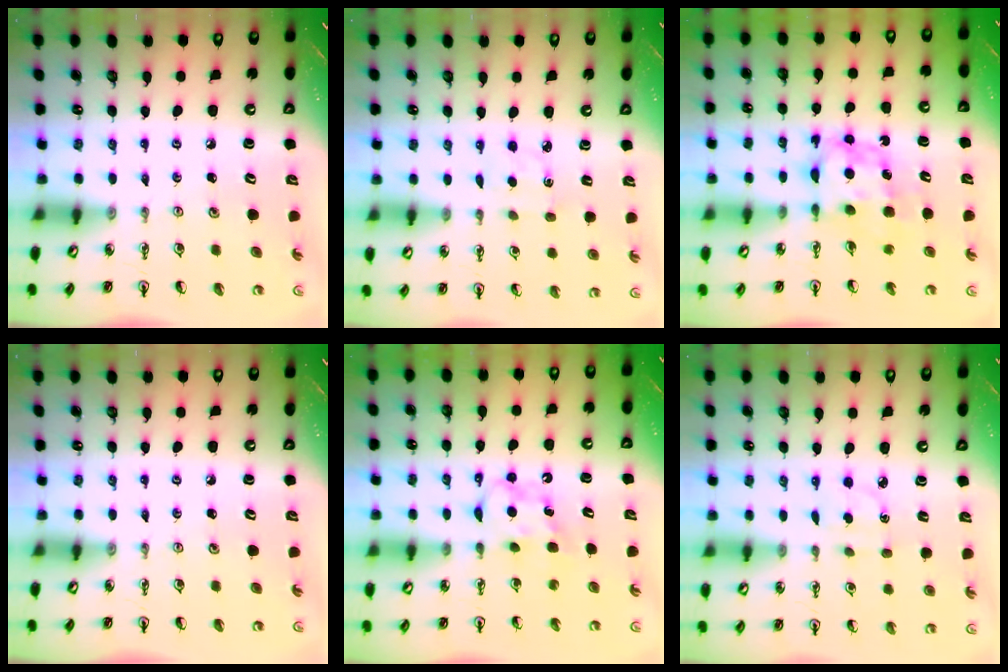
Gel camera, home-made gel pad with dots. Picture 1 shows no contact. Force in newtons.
{"total": 1.8, "press": 1.7, "slide": 0.5}
{"total": 6.6, "press": 6.6, "slide": 0.4}
{"total": 0.0}
{"total": 6.9, "press": 6.8, "slide": 0.4}
{"total": 3.0, "press": 2.9, "slide": 0.8}